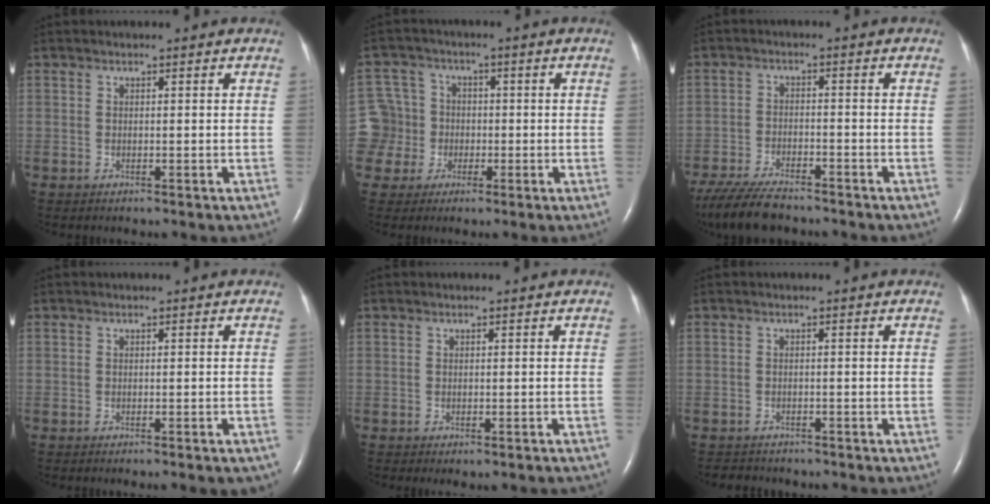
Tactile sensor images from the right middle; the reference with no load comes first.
{"total": 7.1, "force": [-1.2, 7.0, 0.3], "torque": [-0.012, 0.020, -0.018]}
{"total": 9.7, "force": [-8.3, 1.9, 4.8], "torque": [-0.092, -0.027, -0.140]}
{"total": 1.6, "force": [-1.2, 0.1, 1.1], "torque": [-0.011, -0.003, -0.011]}
{"total": 1.2, "force": [-0.9, 0.2, 0.7], "torque": [-0.009, -0.003, -0.008]}
{"total": 3.3, "force": [-3.0, 1.2, 0.4], "torque": [-0.008, -0.006, -0.042]}